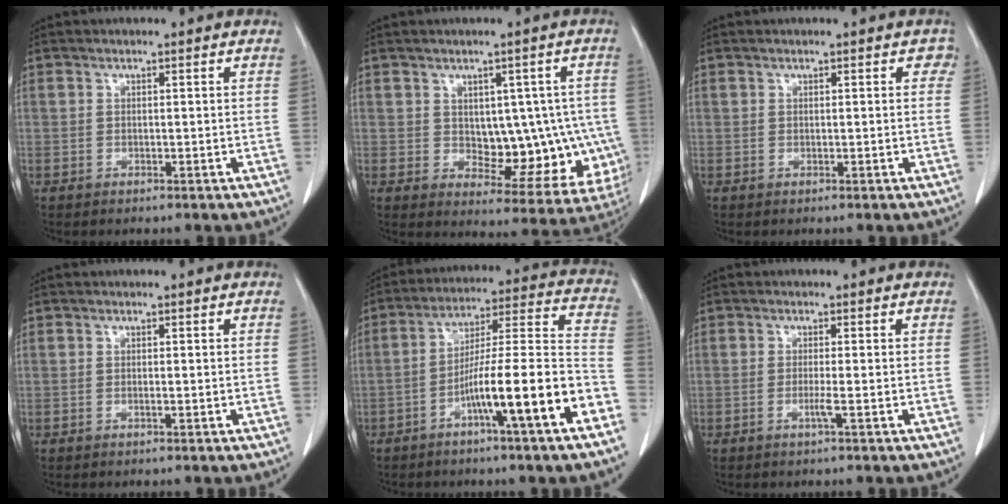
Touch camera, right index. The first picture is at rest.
{"total": 12.2, "force": [-0.2, 6.9, 10.0], "torque": [-0.105, 0.016, 0.023]}
{"total": 1.1, "force": [0.5, 0.9, 0.5], "torque": [0.006, 0.008, 0.000]}
{"total": 0.0}
{"total": 15.5, "force": [-7.1, -0.3, 13.7], "torque": [-0.218, 0.012, -0.114]}
{"total": 1.5, "force": [-0.6, -0.4, 1.3], "torque": [-0.027, -0.002, -0.012]}